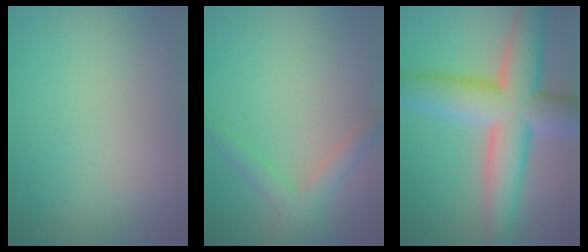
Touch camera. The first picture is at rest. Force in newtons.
{"total": 2.2, "press": 2.2, "slide": 0.1}
{"total": 9.6, "press": 9.6, "slide": 0.4}